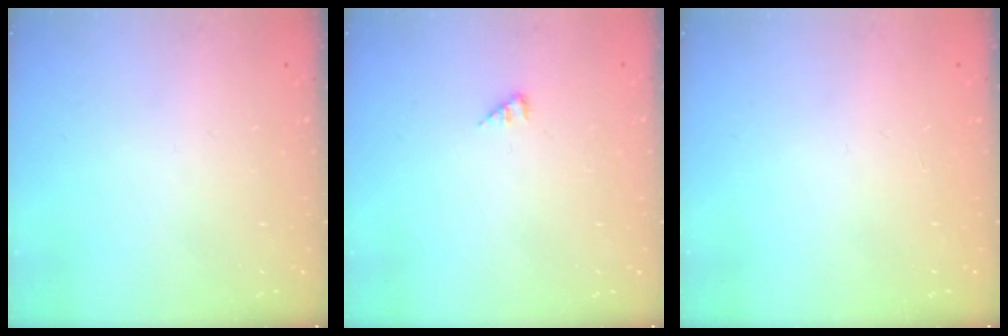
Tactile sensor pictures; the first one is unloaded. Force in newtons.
{"total": 1.0, "press": 0.9, "slide": 0.2}
{"total": 0.0}